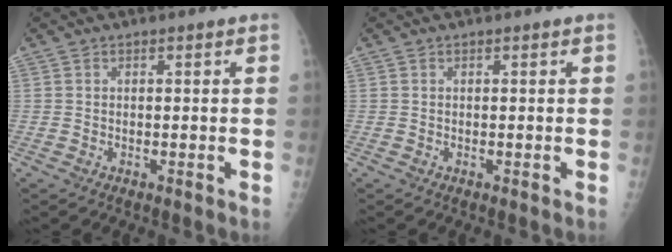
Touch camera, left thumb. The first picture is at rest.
{"total": 0.0}